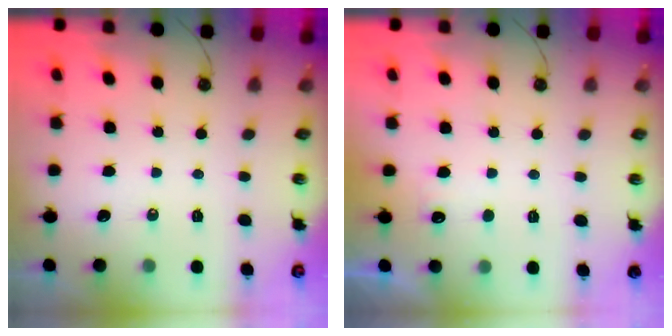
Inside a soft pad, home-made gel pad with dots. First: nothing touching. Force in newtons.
{"total": 3.9, "press": 3.8, "slide": 1.1}